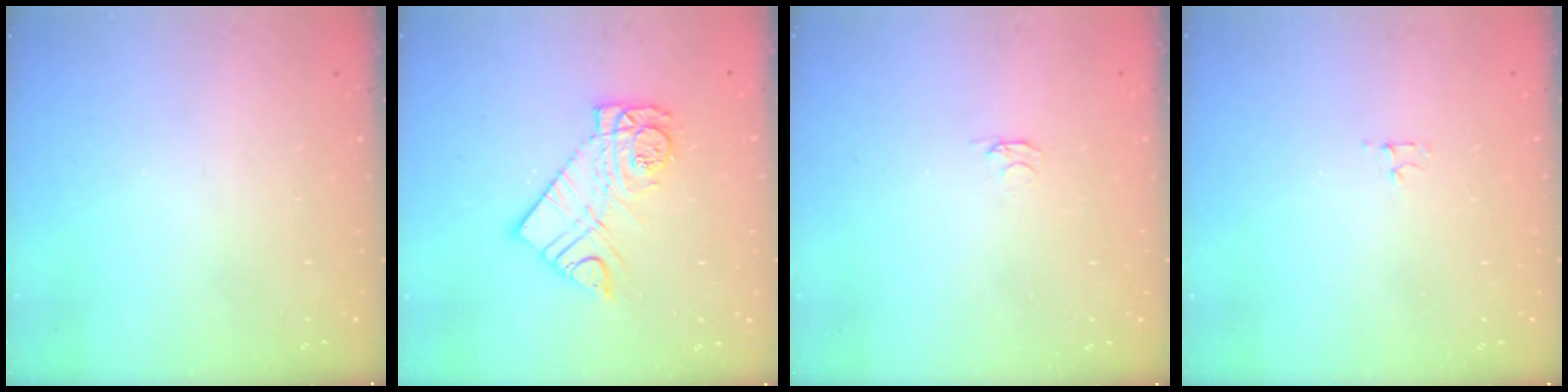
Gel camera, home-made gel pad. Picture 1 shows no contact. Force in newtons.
{"total": 11.7, "press": 11.7, "slide": 1.0}
{"total": 2.1, "press": 2.0, "slide": 0.3}
{"total": 3.1, "press": 3.0, "slide": 0.4}